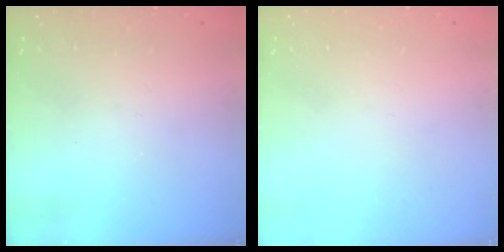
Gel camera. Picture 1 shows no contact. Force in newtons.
{"total": 0.0}